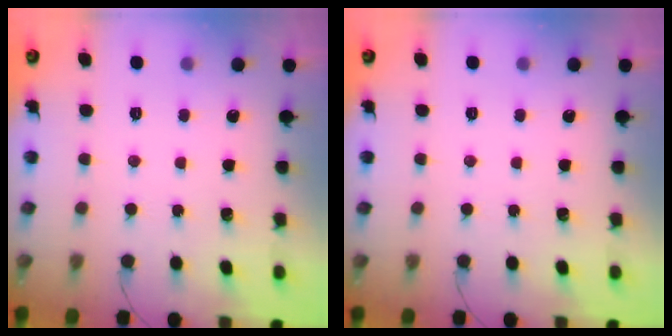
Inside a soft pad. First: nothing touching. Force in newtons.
{"total": 0.0}